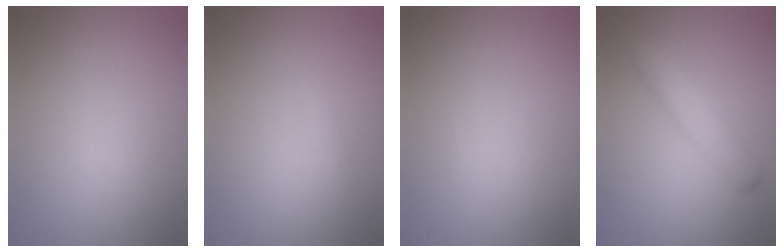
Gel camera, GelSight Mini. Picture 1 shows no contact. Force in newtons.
{"total": 0.6, "press": 0.6, "slide": 0.0}
{"total": 0.0}
{"total": 2.5, "press": 2.5, "slide": 0.1}